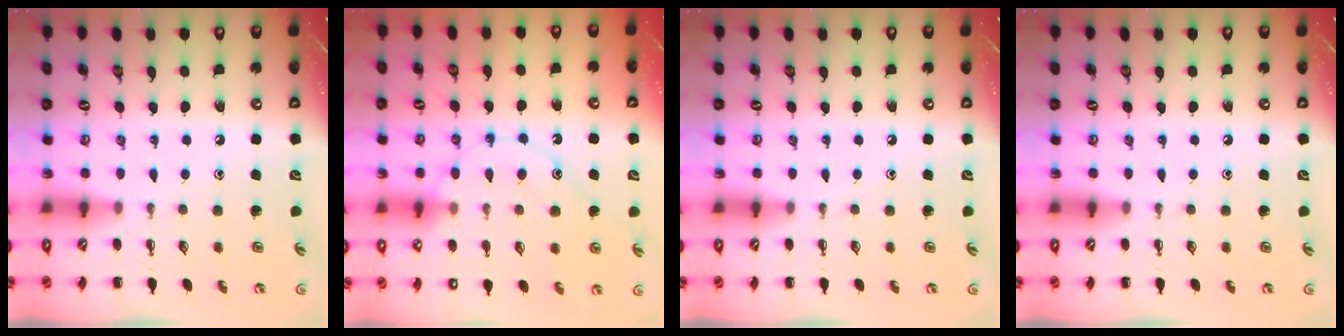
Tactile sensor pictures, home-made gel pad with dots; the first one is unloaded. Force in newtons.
{"total": 14.4, "press": 14.3, "slide": 0.8}
{"total": 0.0}
{"total": 0.0}